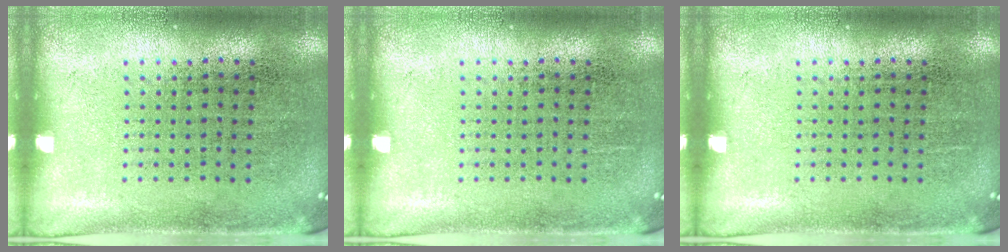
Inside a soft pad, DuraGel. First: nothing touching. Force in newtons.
{"total": 0.0}
{"total": 0.0}